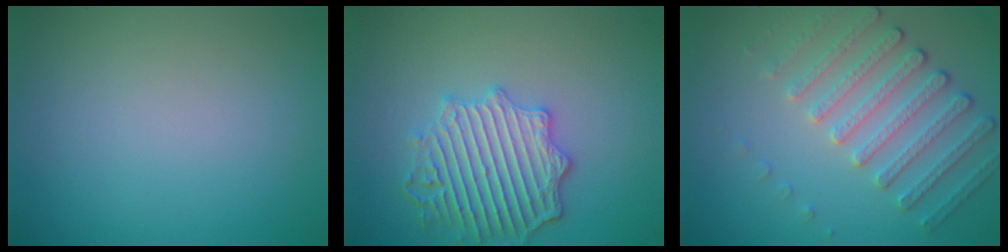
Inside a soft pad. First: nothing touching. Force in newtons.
{"total": 5.1, "press": 4.6, "slide": 2.3}
{"total": 4.4, "press": 3.7, "slide": 2.4}